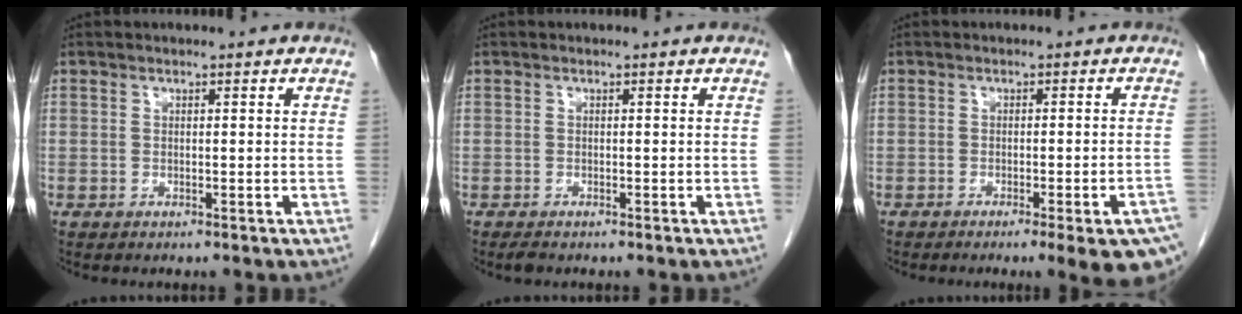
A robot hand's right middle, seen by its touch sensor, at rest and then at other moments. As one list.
[{"total": 0.9, "force": [-0.7, 0.3, 0.5], "torque": [-0.014, -0.003, -0.011]}, {"total": 10.3, "force": [-7.0, 1.0, 7.6], "torque": [-0.043, -0.006, -0.085]}]